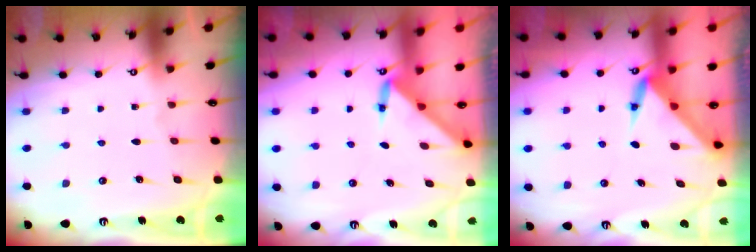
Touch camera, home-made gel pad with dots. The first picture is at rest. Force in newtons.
{"total": 3.0, "press": 3.0, "slide": 0.3}
{"total": 3.5, "press": 3.5, "slide": 0.1}